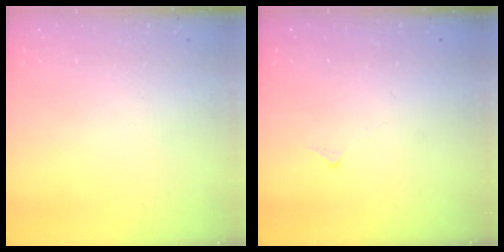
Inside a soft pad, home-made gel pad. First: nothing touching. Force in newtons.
{"total": 5.4, "press": 5.4, "slide": 0.7}